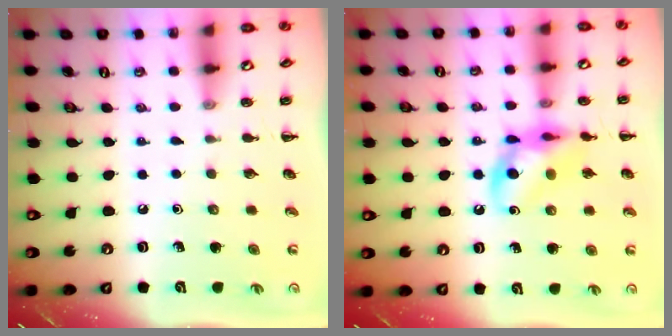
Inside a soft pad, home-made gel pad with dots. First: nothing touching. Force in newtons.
{"total": 12.3, "press": 12.1, "slide": 2.2}